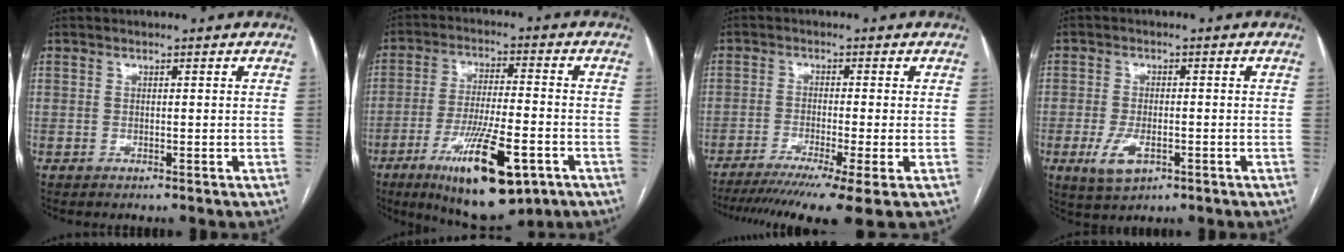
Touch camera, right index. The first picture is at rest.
{"total": 16.3, "force": [-8.0, 3.8, 13.7], "torque": [-0.235, -0.023, -0.121]}
{"total": 12.7, "force": [-9.2, -0.7, 8.8], "torque": [-0.128, -0.028, -0.144]}
{"total": 5.2, "force": [-2.1, 2.5, 4.0], "torque": [-0.085, -0.007, -0.031]}